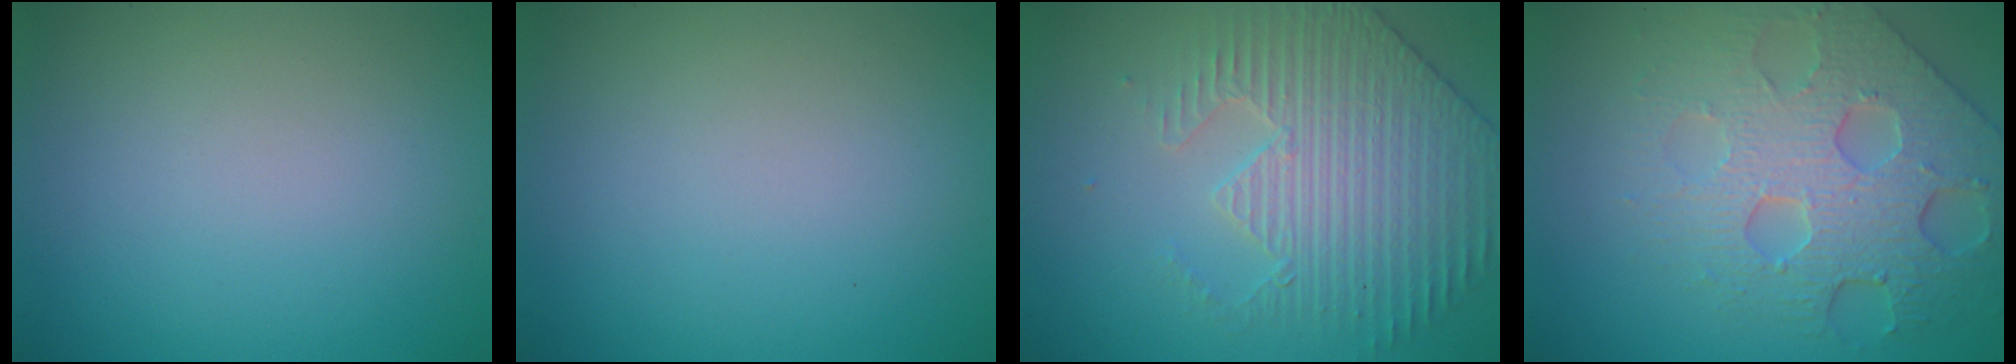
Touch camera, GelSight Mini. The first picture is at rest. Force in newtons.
{"total": 0.0}
{"total": 4.2, "press": 4.0, "slide": 1.2}
{"total": 7.1, "press": 5.5, "slide": 4.5}